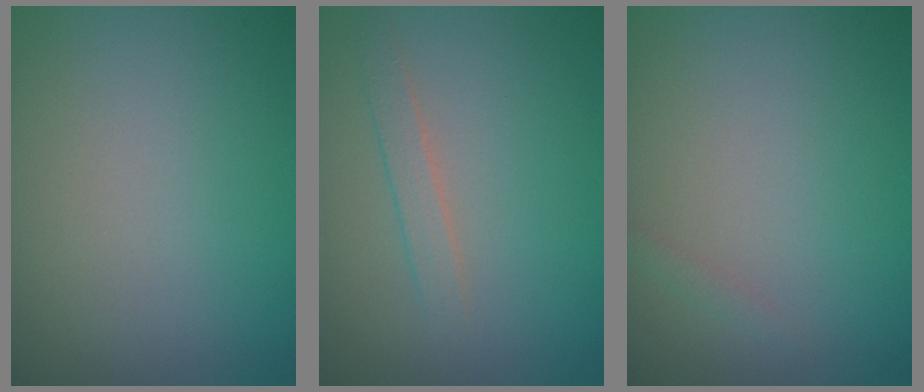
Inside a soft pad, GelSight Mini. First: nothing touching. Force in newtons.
{"total": 1.3, "press": 1.3, "slide": 0.1}
{"total": 0.5, "press": 0.5, "slide": 0.0}